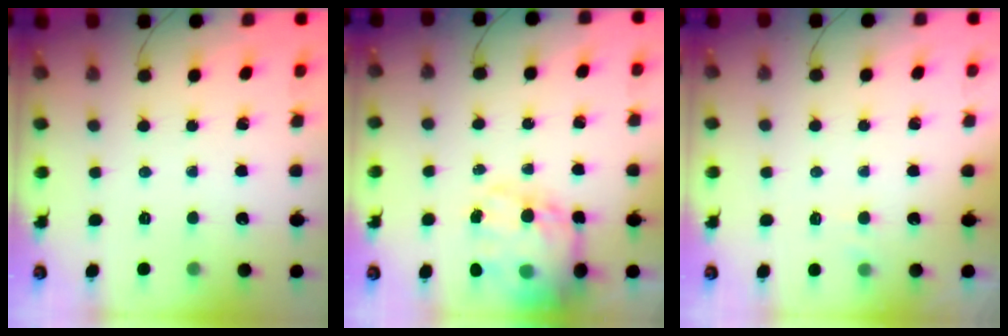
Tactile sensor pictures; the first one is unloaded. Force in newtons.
{"total": 20.5, "press": 20.0, "slide": 4.6}
{"total": 3.7, "press": 3.5, "slide": 1.1}